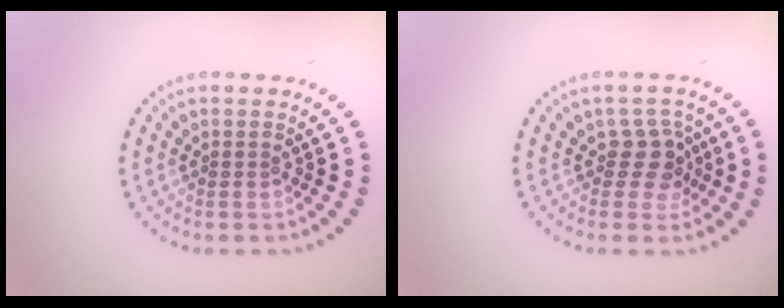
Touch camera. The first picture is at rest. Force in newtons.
{"total": 2.6, "press": 2.0, "slide": 1.6}